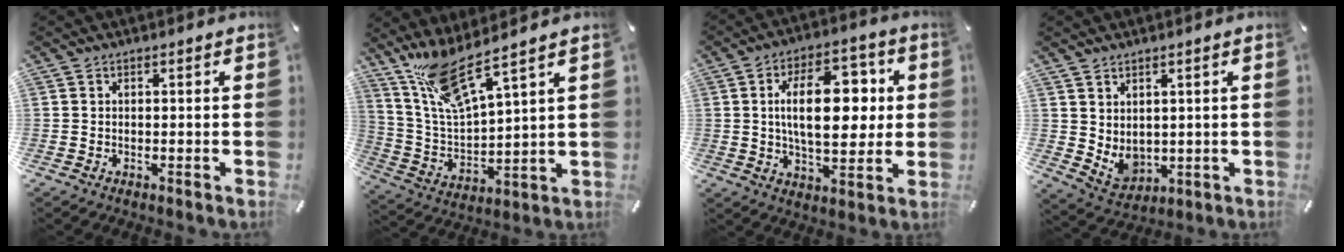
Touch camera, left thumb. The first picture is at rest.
{"total": 14.0, "force": [11.1, 2.5, 8.2], "torque": [-0.188, -0.057, 0.193]}
{"total": 17.7, "force": [2.8, 9.5, 14.8], "torque": [-0.229, 0.002, 0.040]}
{"total": 5.0, "force": [3.0, 3.8, 1.2], "torque": [-0.035, -0.025, 0.060]}